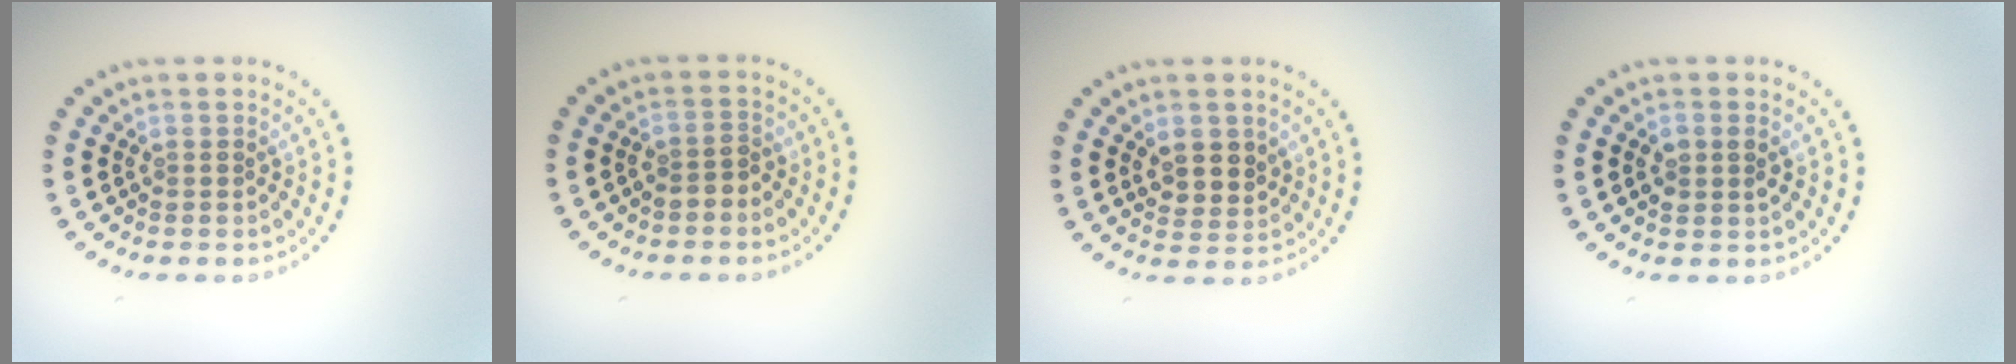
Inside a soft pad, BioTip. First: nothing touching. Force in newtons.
{"total": 1.4, "press": 1.2, "slide": 0.7}
{"total": 2.6, "press": 2.4, "slide": 0.9}
{"total": 1.4, "press": 1.3, "slide": 0.3}